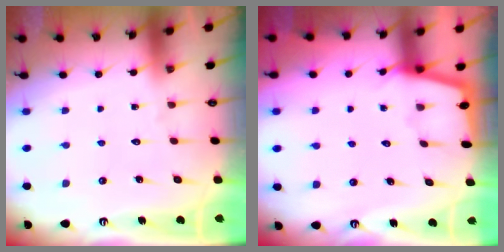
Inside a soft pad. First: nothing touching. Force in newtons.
{"total": 1.8, "press": 1.8, "slide": 0.3}